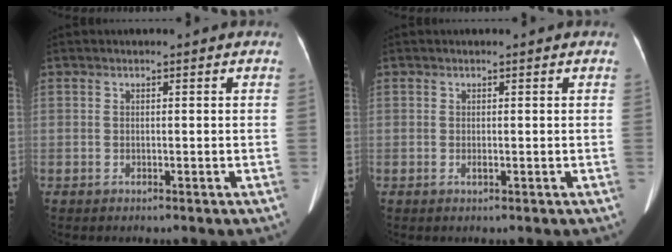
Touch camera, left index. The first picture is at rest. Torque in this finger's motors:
{"motor_torque": [0.38, 0.06, 0.06, 0.04]}